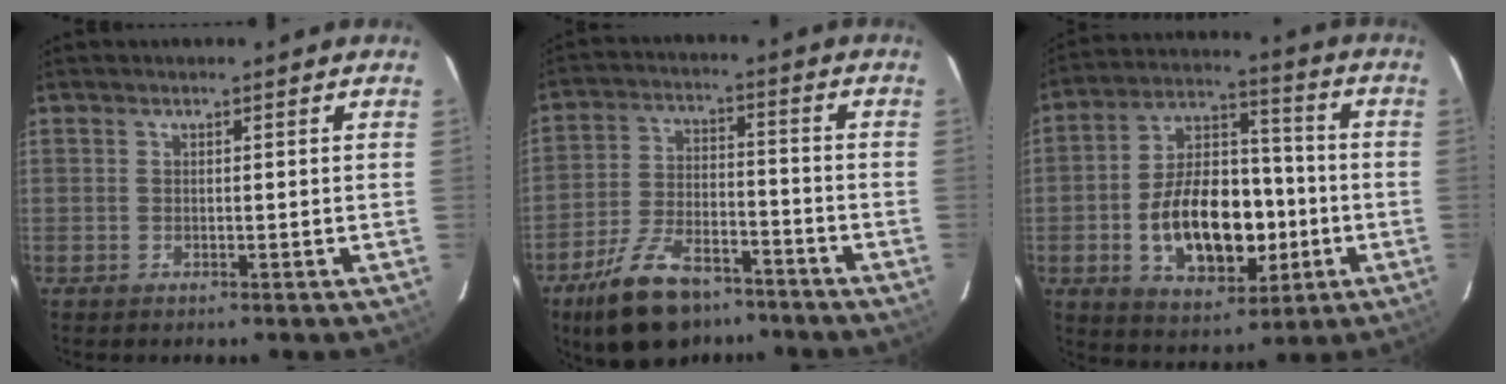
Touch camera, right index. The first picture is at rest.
{"total": 15.4, "force": [-11.0, 6.9, 8.2], "torque": [-0.172, -0.006, -0.182]}
{"total": 17.9, "force": [-3.9, 10.6, 13.8], "torque": [-0.260, 0.023, -0.048]}